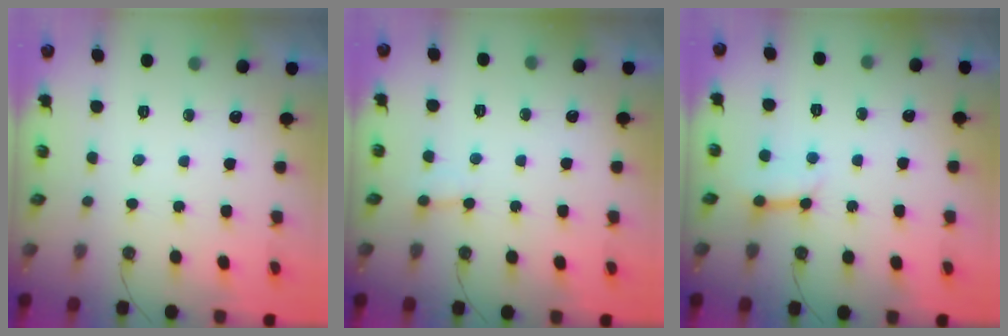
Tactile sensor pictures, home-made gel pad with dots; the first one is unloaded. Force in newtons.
{"total": 3.4, "press": 3.4, "slide": 0.6}
{"total": 6.8, "press": 6.7, "slide": 0.9}